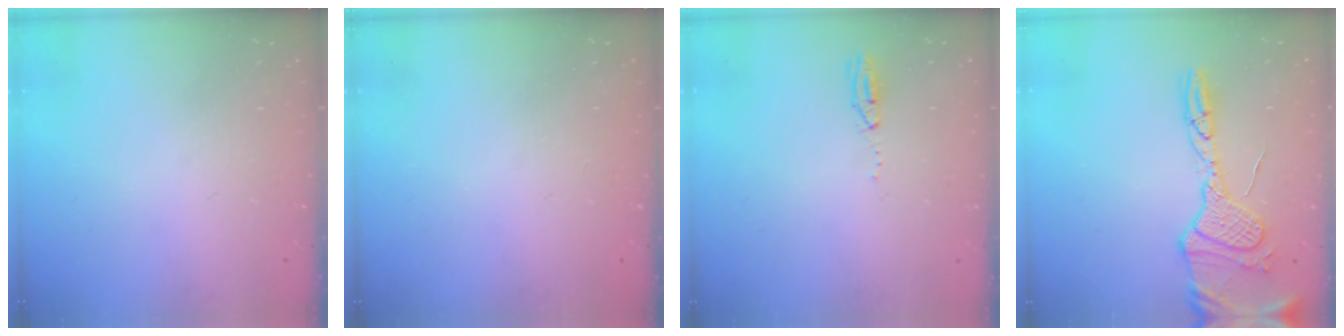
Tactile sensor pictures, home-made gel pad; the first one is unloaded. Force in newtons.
{"total": 0.0}
{"total": 3.5, "press": 2.9, "slide": 2.0}
{"total": 16.0, "press": 15.9, "slide": 1.6}